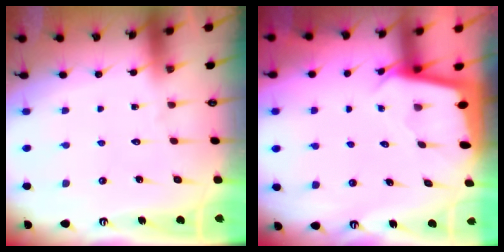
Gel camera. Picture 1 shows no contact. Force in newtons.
{"total": 2.1, "press": 2.1, "slide": 0.1}